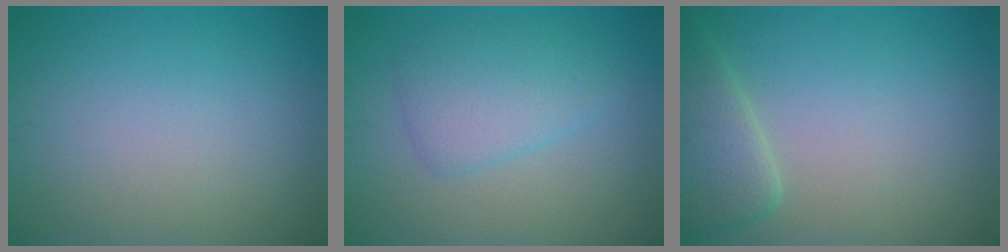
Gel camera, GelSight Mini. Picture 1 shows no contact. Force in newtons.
{"total": 3.5, "press": 3.5, "slide": 0.0}
{"total": 3.5, "press": 3.5, "slide": 0.4}